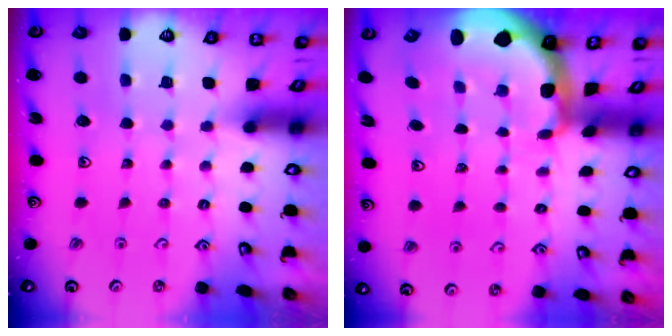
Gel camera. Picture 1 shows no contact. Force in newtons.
{"total": 1.7, "press": 1.7, "slide": 0.4}